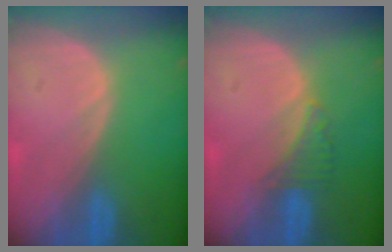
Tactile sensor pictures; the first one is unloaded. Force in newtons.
{"total": 2.7, "press": 2.6, "slide": 0.7}